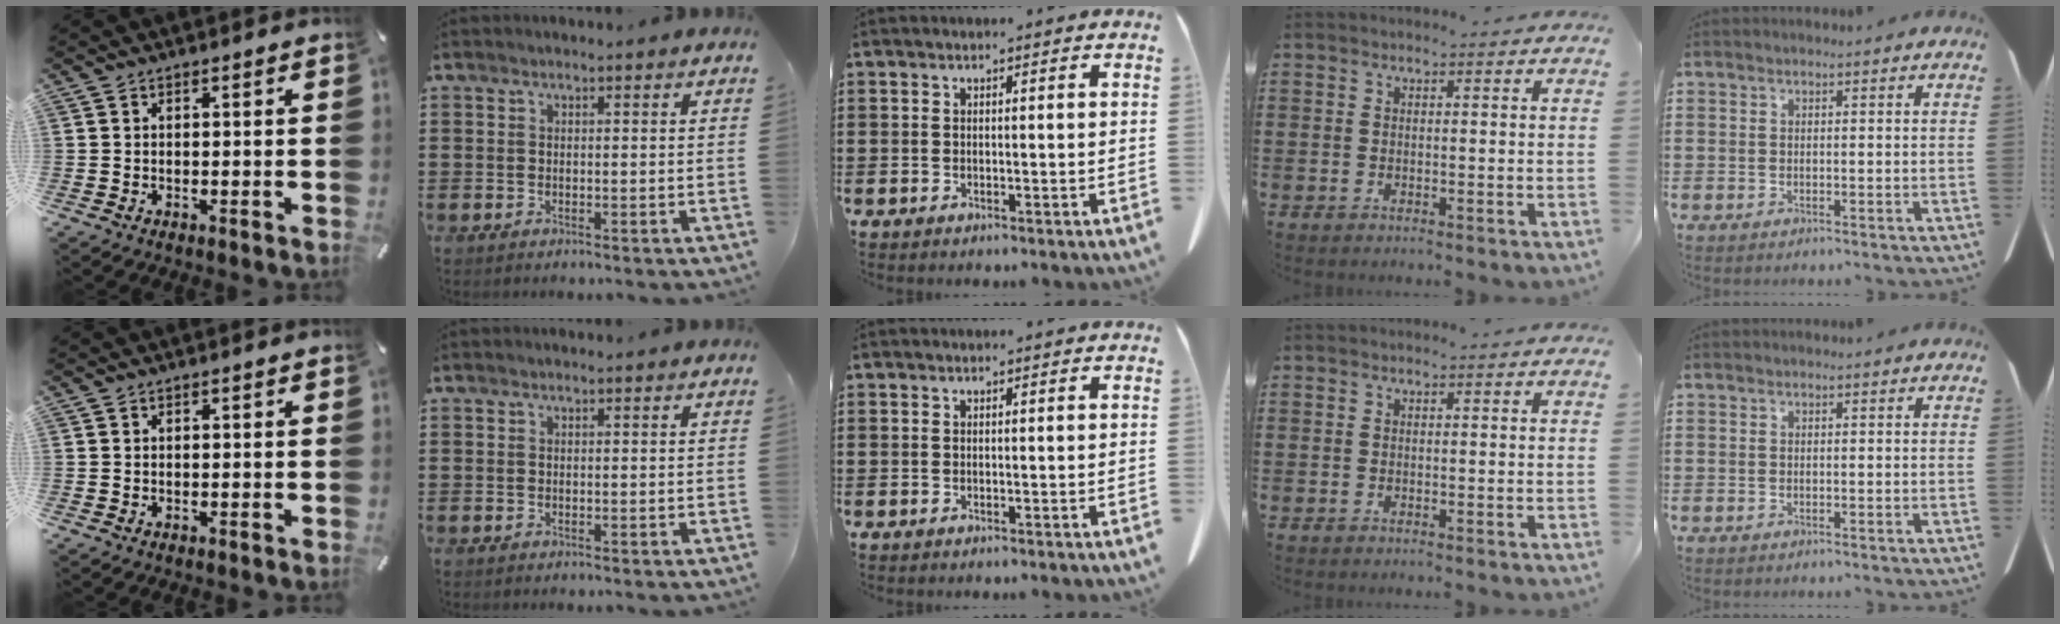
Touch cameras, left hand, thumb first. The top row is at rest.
{}